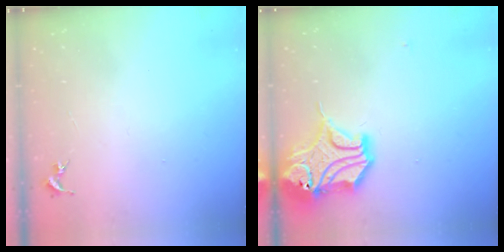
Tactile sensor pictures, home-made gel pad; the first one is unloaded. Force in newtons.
{"total": 16.6, "press": 16.5, "slide": 2.1}